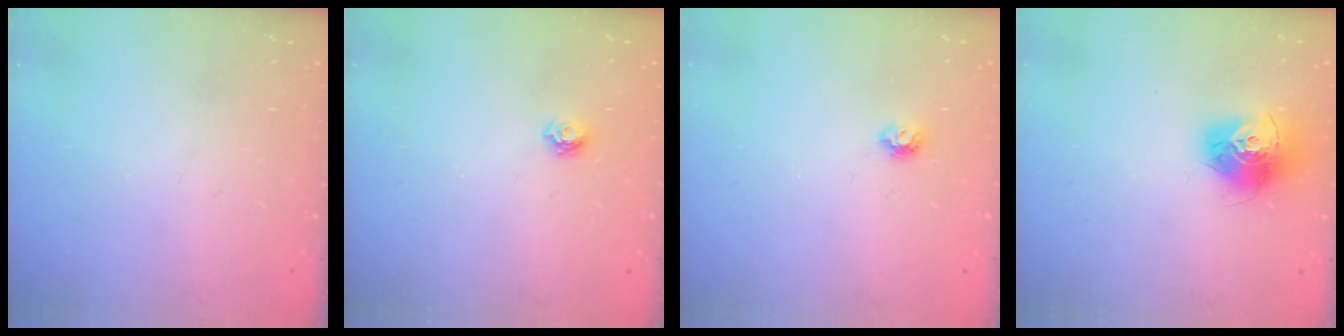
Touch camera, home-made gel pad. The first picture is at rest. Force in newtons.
{"total": 4.9, "press": 4.8, "slide": 0.6}
{"total": 4.9, "press": 4.8, "slide": 0.9}
{"total": 14.1, "press": 14.1, "slide": 1.3}